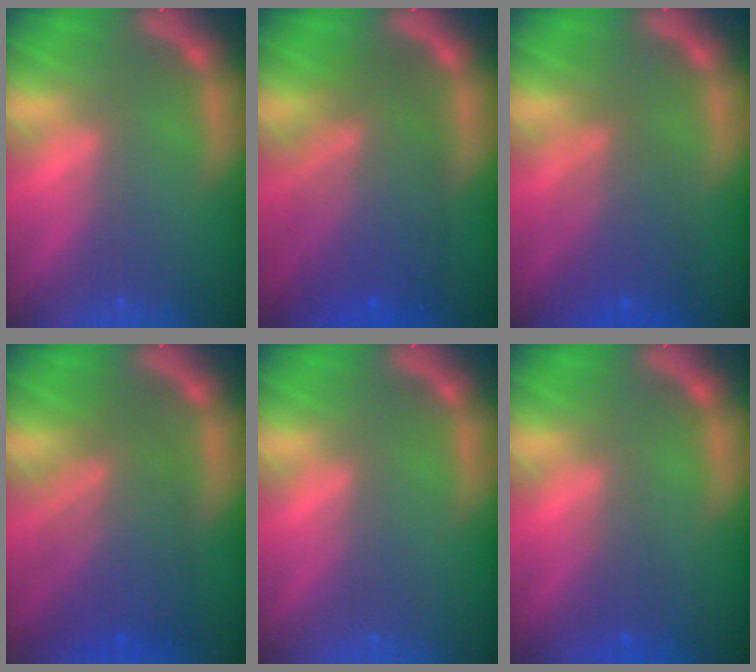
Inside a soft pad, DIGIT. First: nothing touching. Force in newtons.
{"total": 8.6}
{"total": 4.5}
{"total": 7.5}
{"total": 0.0}
{"total": 1.5}